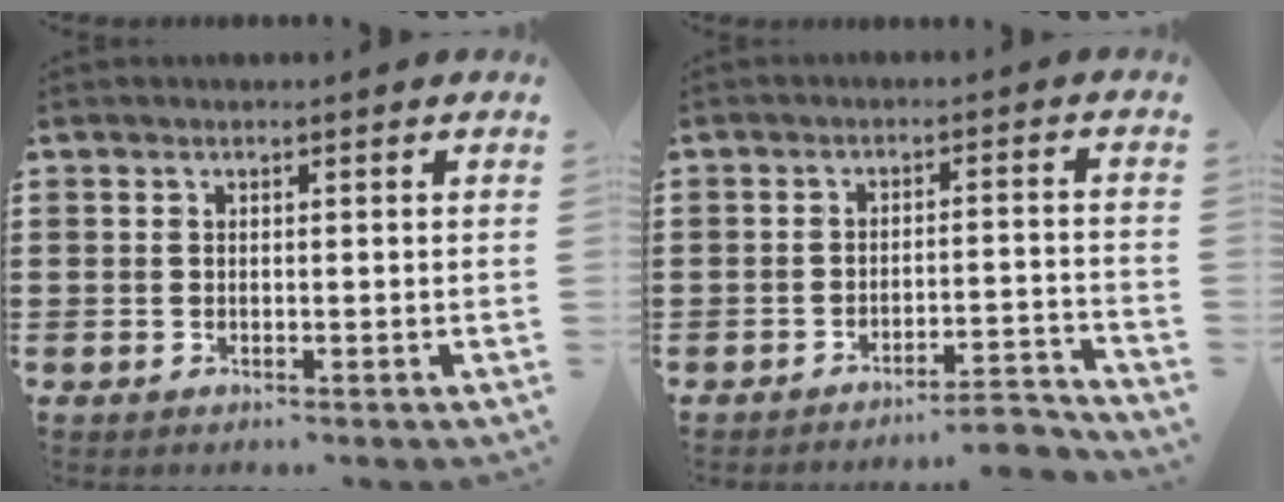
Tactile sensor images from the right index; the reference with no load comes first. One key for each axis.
{"total": 2.5, "fx": -2.4, "fy": -0.2, "fz": 0.5, "tx": -0.012, "ty": -0.004, "tz": -0.050}